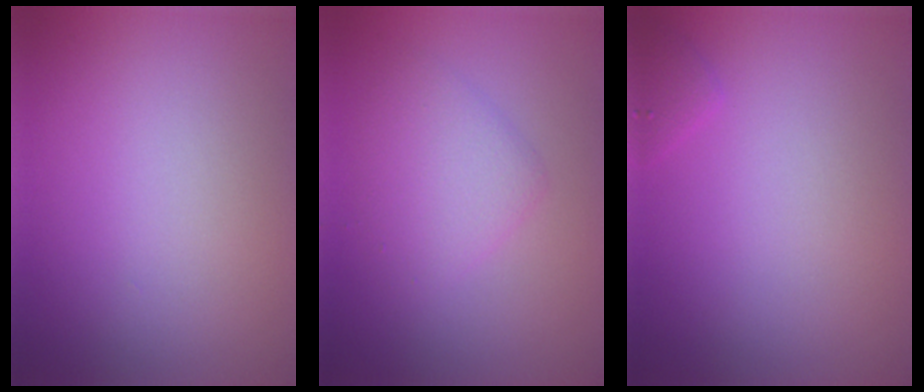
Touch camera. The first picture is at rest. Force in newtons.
{"total": 2.9, "press": 2.9, "slide": 0.0}
{"total": 0.9, "press": 0.9, "slide": 0.0}